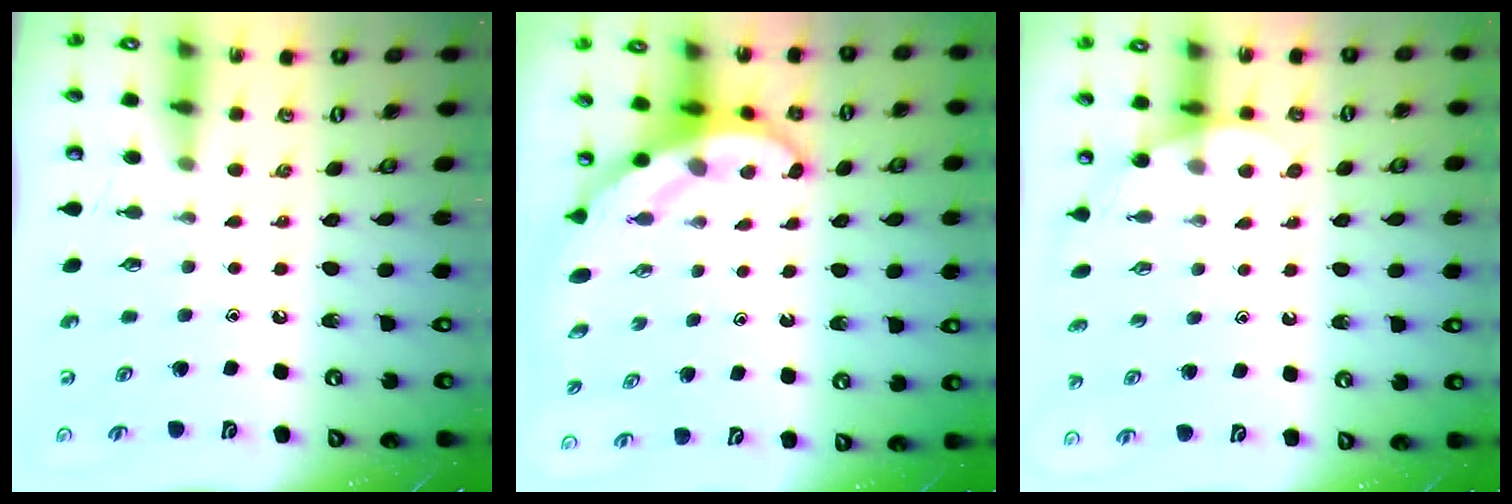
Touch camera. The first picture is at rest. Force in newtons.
{"total": 5.3, "press": 5.3, "slide": 0.5}
{"total": 3.3, "press": 3.3, "slide": 0.2}